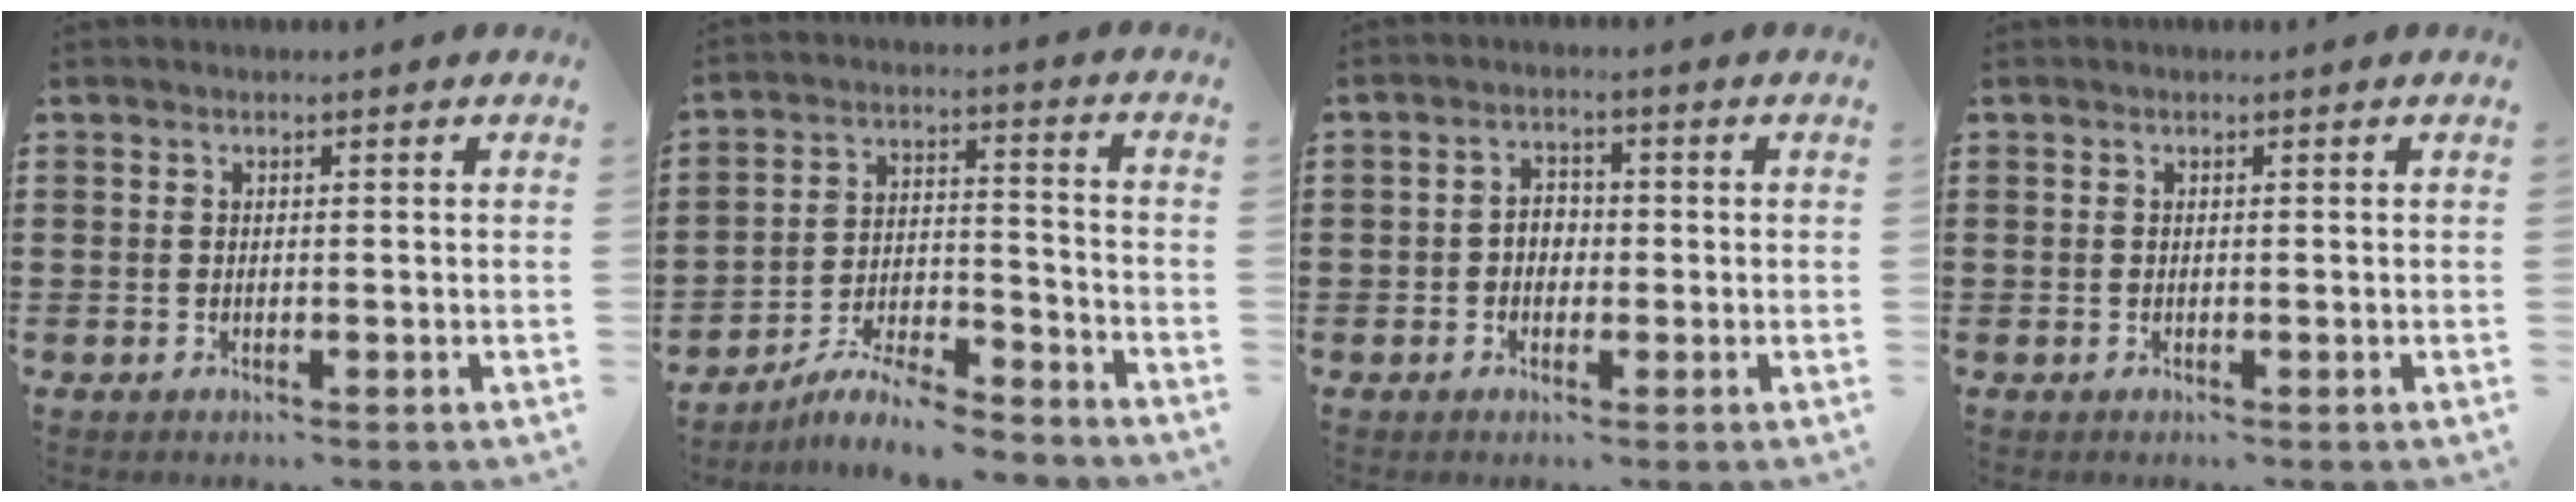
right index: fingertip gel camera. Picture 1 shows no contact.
{"total": 7.5, "force": [-6.9, 0.7, 2.8], "torque": [-0.051, 0.008, -0.132]}
{"total": 2.5, "force": [-0.7, 1.9, 1.4], "torque": [-0.031, 0.008, -0.016]}
{"total": 0.0}